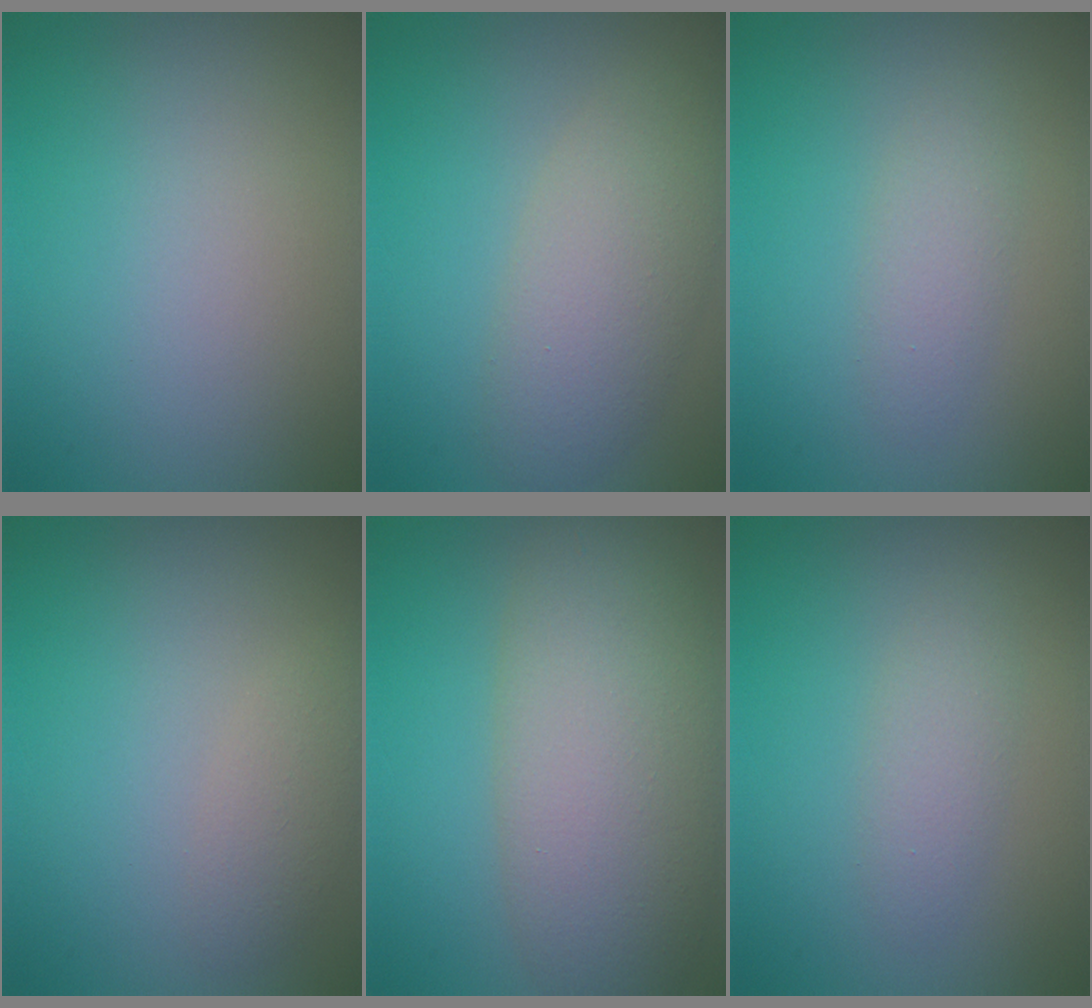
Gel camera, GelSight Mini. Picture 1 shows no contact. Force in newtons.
{"total": 4.7, "press": 4.7, "slide": 0.3}
{"total": 1.8, "press": 1.8, "slide": 0.0}
{"total": 1.7, "press": 1.7, "slide": 0.0}
{"total": 8.6, "press": 8.6, "slide": 0.6}
{"total": 1.8, "press": 1.8, "slide": 0.0}